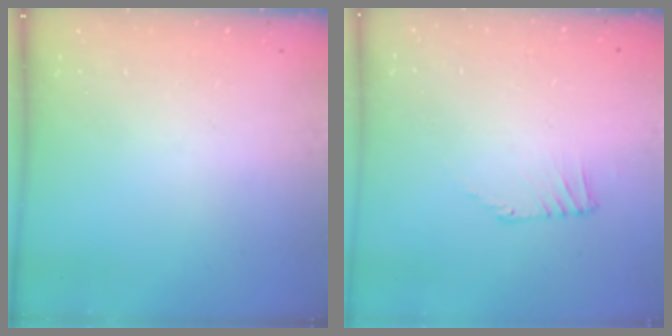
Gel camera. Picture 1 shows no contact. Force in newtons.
{"total": 0.8, "press": 0.8, "slide": 0.2}